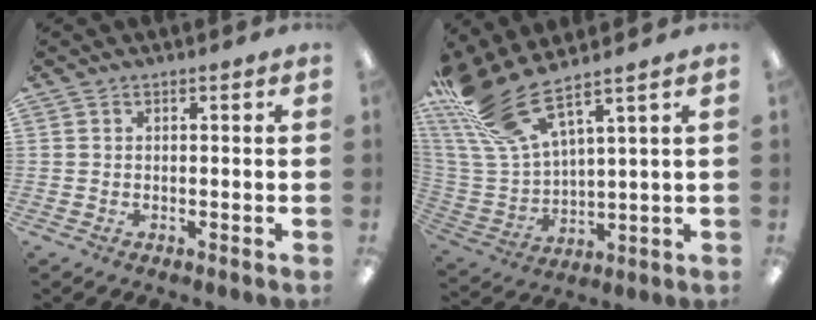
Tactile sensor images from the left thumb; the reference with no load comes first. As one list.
[{"total": 16.1, "force": [11.8, 4.6, 9.9], "torque": [-0.232, -0.065, 0.214]}]